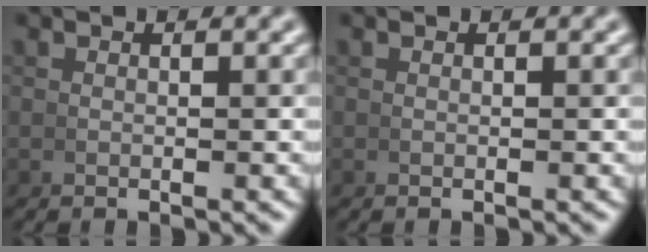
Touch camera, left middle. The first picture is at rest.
{"total": 0.0}